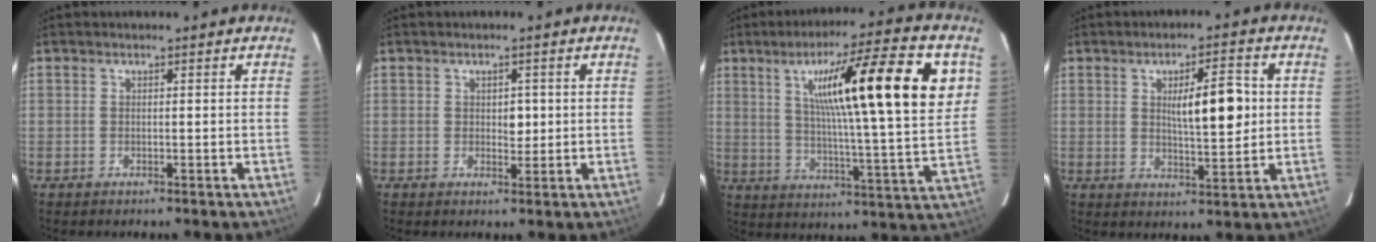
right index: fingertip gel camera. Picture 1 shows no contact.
{"total": 2.1, "force": [0.2, 1.4, 1.6], "torque": [-0.020, 0.000, 0.006]}
{"total": 21.9, "force": [7.2, 1.1, 20.7], "torque": [-0.309, 0.018, 0.103]}
{"total": 8.2, "force": [1.3, 1.9, 7.9], "torque": [-0.121, 0.005, 0.025]}